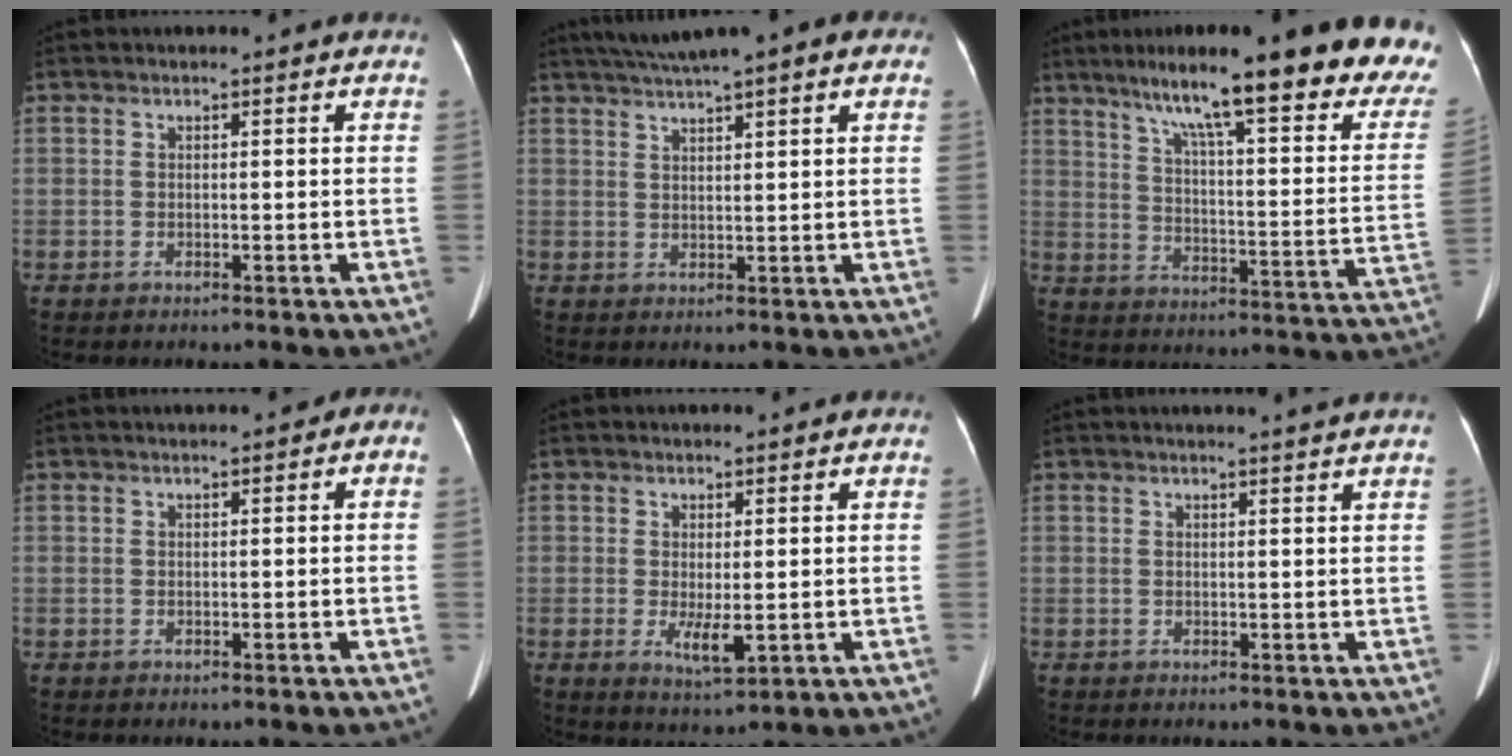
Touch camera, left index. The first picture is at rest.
{"total": 8.8, "force": [6.4, 1.4, 6.0], "torque": [-0.095, 0.042, 0.092]}
{"total": 28.1, "force": [21.7, 3.2, 17.6], "torque": [-0.225, -0.027, 0.284]}
{"total": 2.0, "force": [0.6, 1.0, 1.7], "torque": [-0.024, 0.016, 0.005]}
{"total": 3.7, "force": [0.1, 1.0, 3.5], "torque": [-0.062, -0.010, 0.009]}
{"total": 3.9, "force": [3.5, -0.8, 1.4], "torque": [-0.018, 0.004, 0.037]}